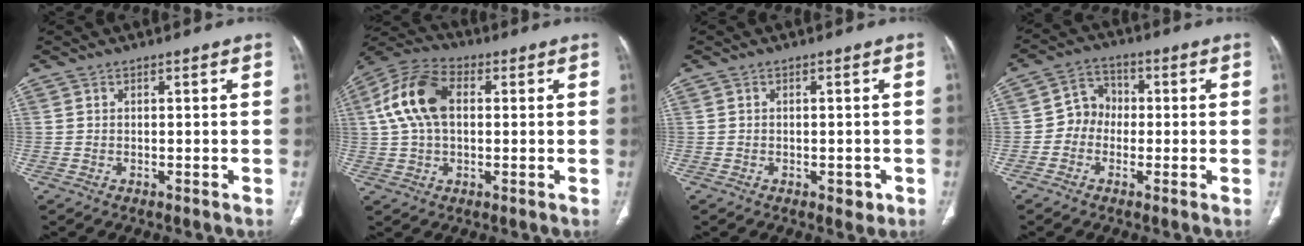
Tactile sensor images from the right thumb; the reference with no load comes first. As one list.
[{"total": 12.7, "force": [2.1, 7.9, 9.7], "torque": [-0.198, 0.028, 0.032]}, {"total": 2.1, "force": [-0.8, 1.3, 1.5], "torque": [-0.010, 0.001, -0.006]}, {"total": 5.7, "force": [-1.0, 5.1, 2.4], "torque": [-0.016, 0.022, -0.033]}]